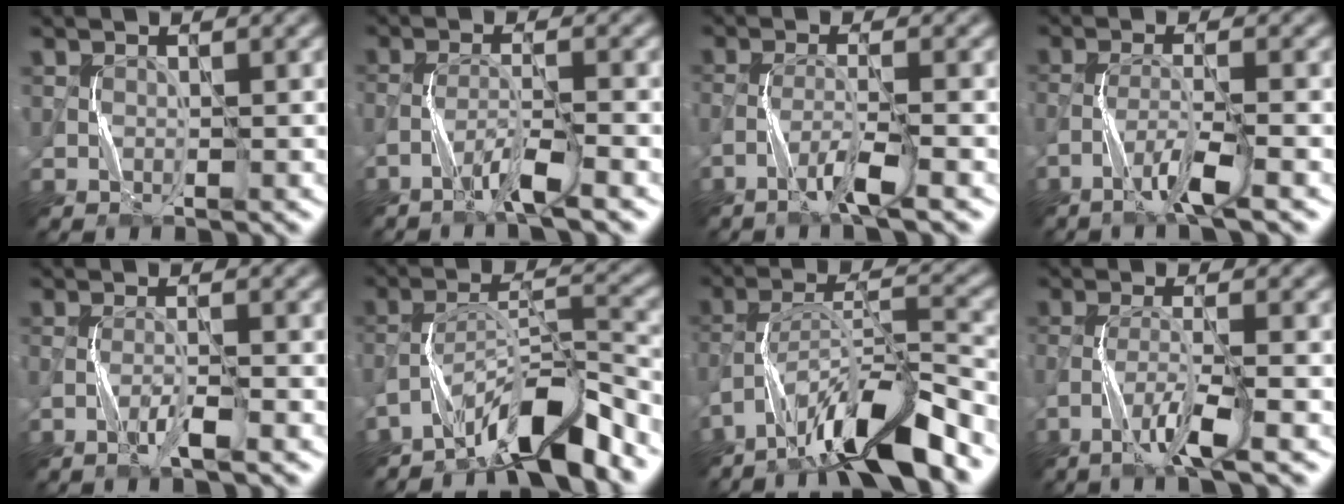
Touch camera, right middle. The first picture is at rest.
{"total": 3.2, "force": [-2.3, 0.0, 2.2], "torque": [-0.044, 0.005, -0.055]}
{"total": 3.2, "force": [-2.0, 0.1, 2.5], "torque": [-0.052, 0.004, -0.052]}
{"total": 3.6, "force": [-2.3, 0.1, 2.8], "torque": [-0.058, 0.004, -0.057]}
{"total": 2.2, "force": [-1.2, 0.2, 1.8], "torque": [-0.037, 0.006, -0.030]}
{"total": 7.6, "force": [-5.9, 1.4, 4.5], "torque": [-0.079, 0.009, -0.107]}
{"total": 10.7, "force": [-7.9, 2.0, 7.0], "torque": [-0.116, 0.019, -0.143]}
{"total": 3.9, "force": [-2.4, 0.1, 3.1], "torque": [-0.067, 0.001, -0.058]}